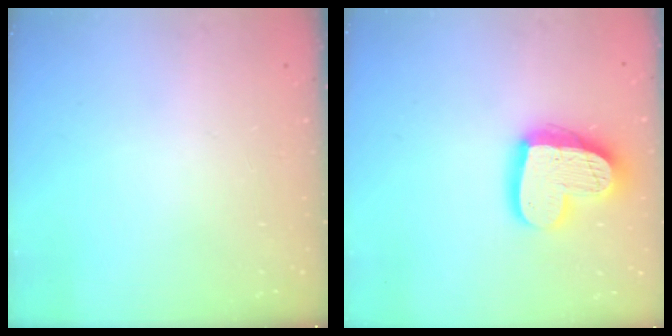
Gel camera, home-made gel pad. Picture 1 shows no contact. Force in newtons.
{"total": 20.0, "press": 20.0, "slide": 1.7}